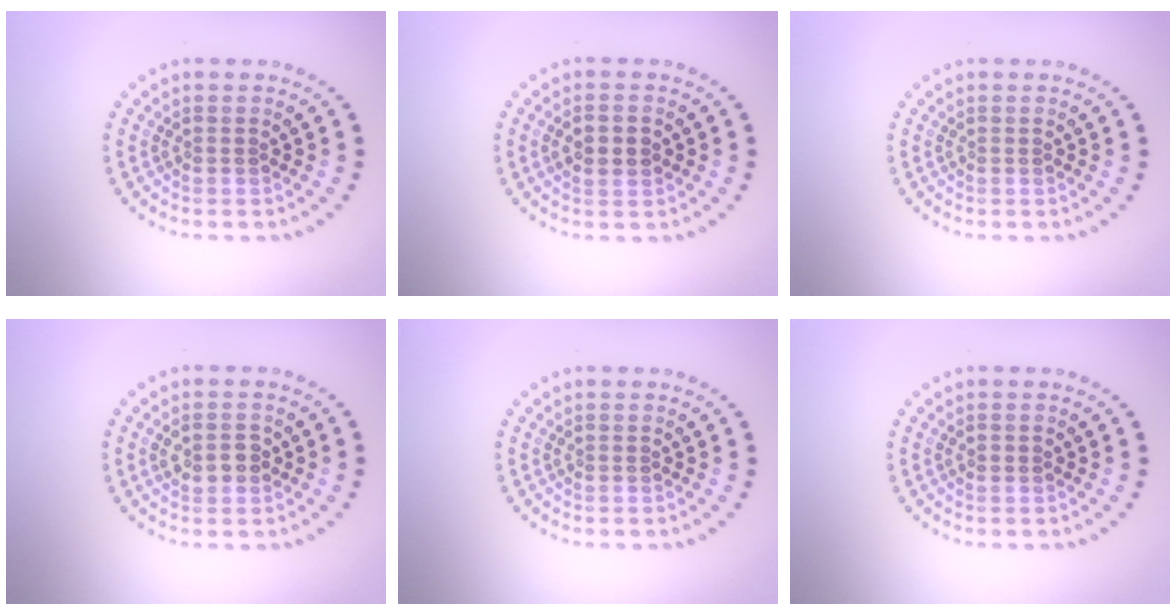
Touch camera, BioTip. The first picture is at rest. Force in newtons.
{"total": 2.4, "press": 2.4, "slide": 0.0}
{"total": 0.0}
{"total": 2.1, "press": 2.0, "slide": 0.3}
{"total": 0.0}
{"total": 0.8, "press": 0.8, "slide": 0.1}